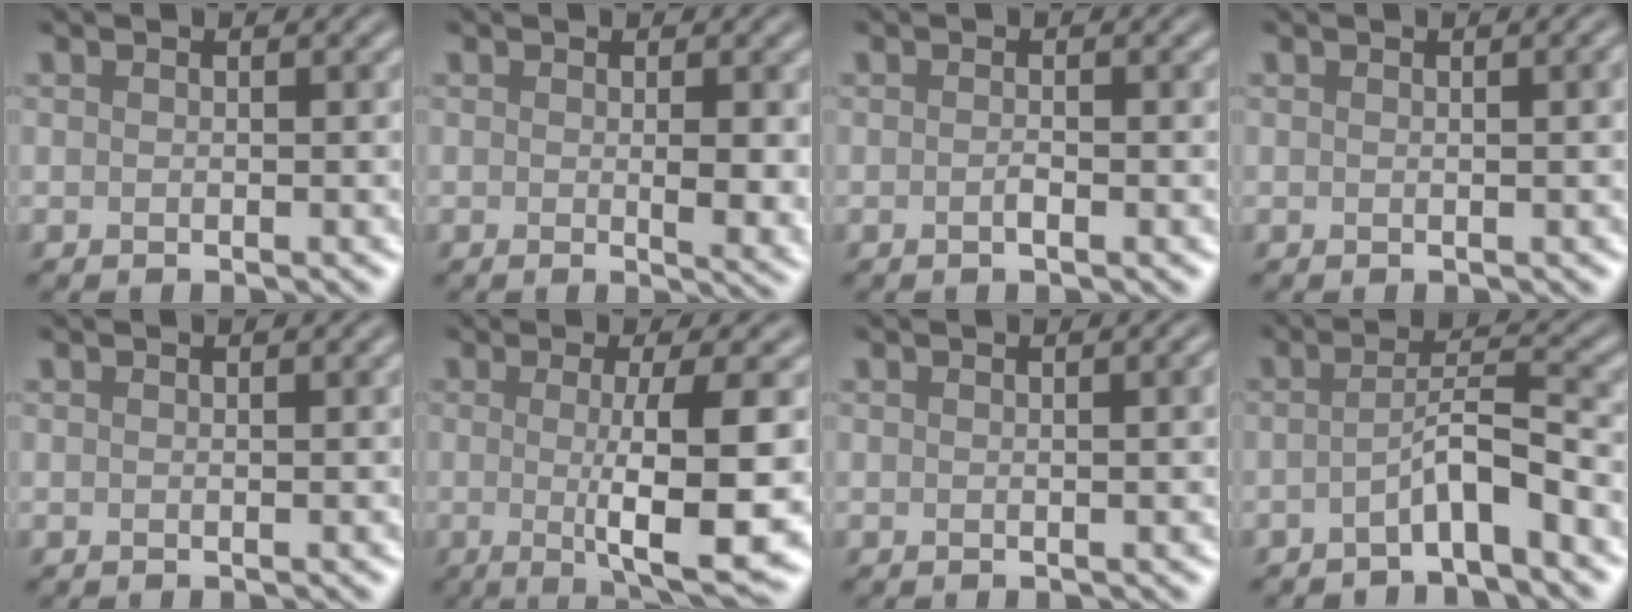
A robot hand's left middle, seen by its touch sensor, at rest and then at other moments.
{"total": 3.0, "force": [0.1, 0.6, 3.0], "torque": [-0.039, -0.003, 0.007]}
{"total": 0.8, "force": [-0.2, 0.2, 0.7], "torque": [-0.009, 0.003, -0.002]}
{"total": 2.1, "force": [0.4, 0.9, 1.9], "torque": [-0.008, 0.008, -0.002]}
{"total": 0.8, "force": [0.2, 0.3, 0.7], "torque": [-0.007, 0.001, 0.000]}
{"total": 9.6, "force": [-0.8, 2.0, 9.4], "torque": [-0.122, -0.012, -0.008]}
{"total": 2.5, "force": [0.4, 1.0, 2.2], "torque": [-0.012, 0.009, -0.002]}
{"total": 3.4, "force": [-1.6, 0.3, 3.0], "torque": [-0.054, 0.019, -0.035]}